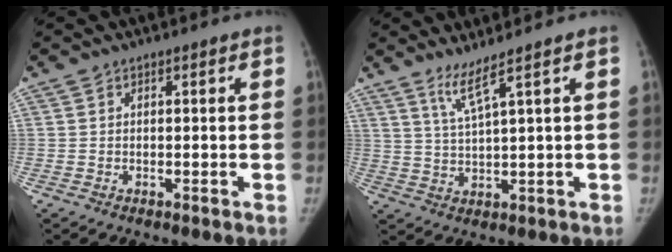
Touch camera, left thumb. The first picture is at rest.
{"total": 4.1, "force": [2.9, -1.2, 2.7], "torque": [-0.058, -0.036, 0.066]}